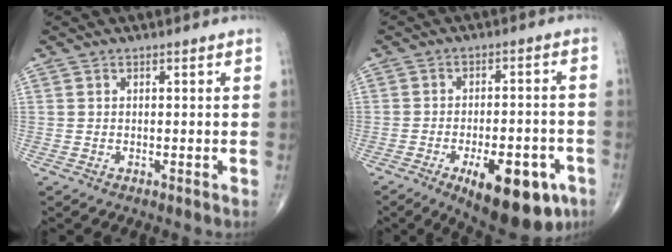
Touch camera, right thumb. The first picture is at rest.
{"total": 16.3, "force": [-8.0, 6.8, 12.5], "torque": [-0.131, 0.026, -0.101]}